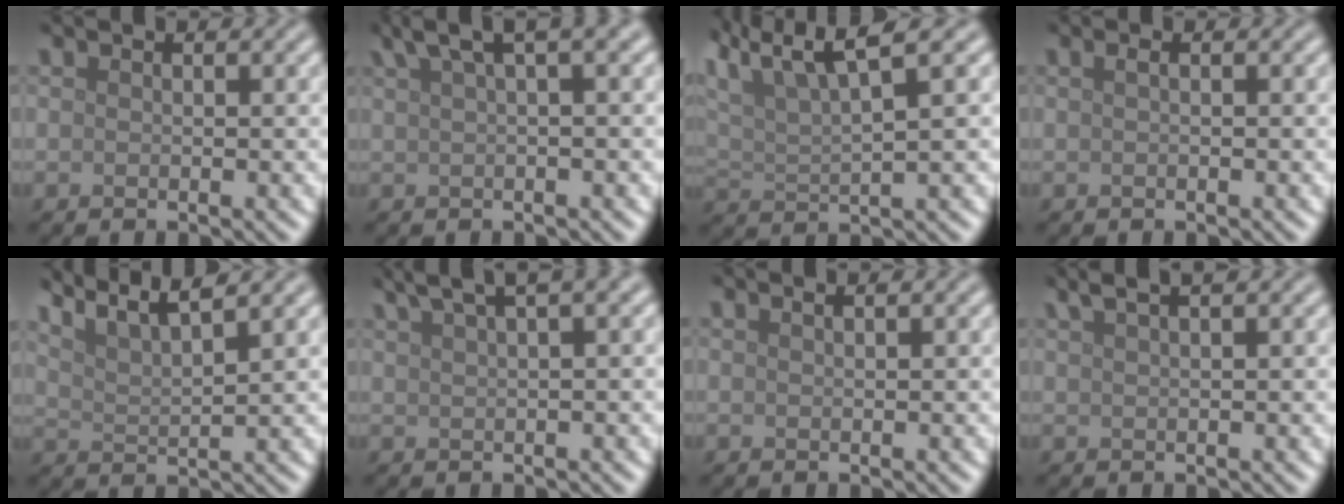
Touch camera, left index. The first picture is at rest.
{"total": 5.0, "force": [3.1, 1.1, 3.8], "torque": [-0.050, 0.023, 0.050]}
{"total": 7.3, "force": [5.1, 1.9, 4.9], "torque": [-0.092, 0.022, 0.088]}
{"total": 0.6, "force": [0.1, 0.1, 0.5], "torque": [-0.013, 0.004, 0.001]}
{"total": 6.3, "force": [5.2, 1.0, 3.3], "torque": [-0.049, 0.024, 0.065]}
{"total": 5.6, "force": [4.0, 1.2, 3.6], "torque": [-0.046, 0.024, 0.057]}
{"total": 0.9, "force": [0.5, 0.2, 0.7], "torque": [-0.008, 0.000, 0.004]}
{"total": 3.8, "force": [2.6, 1.2, 2.6], "torque": [-0.025, 0.019, 0.020]}